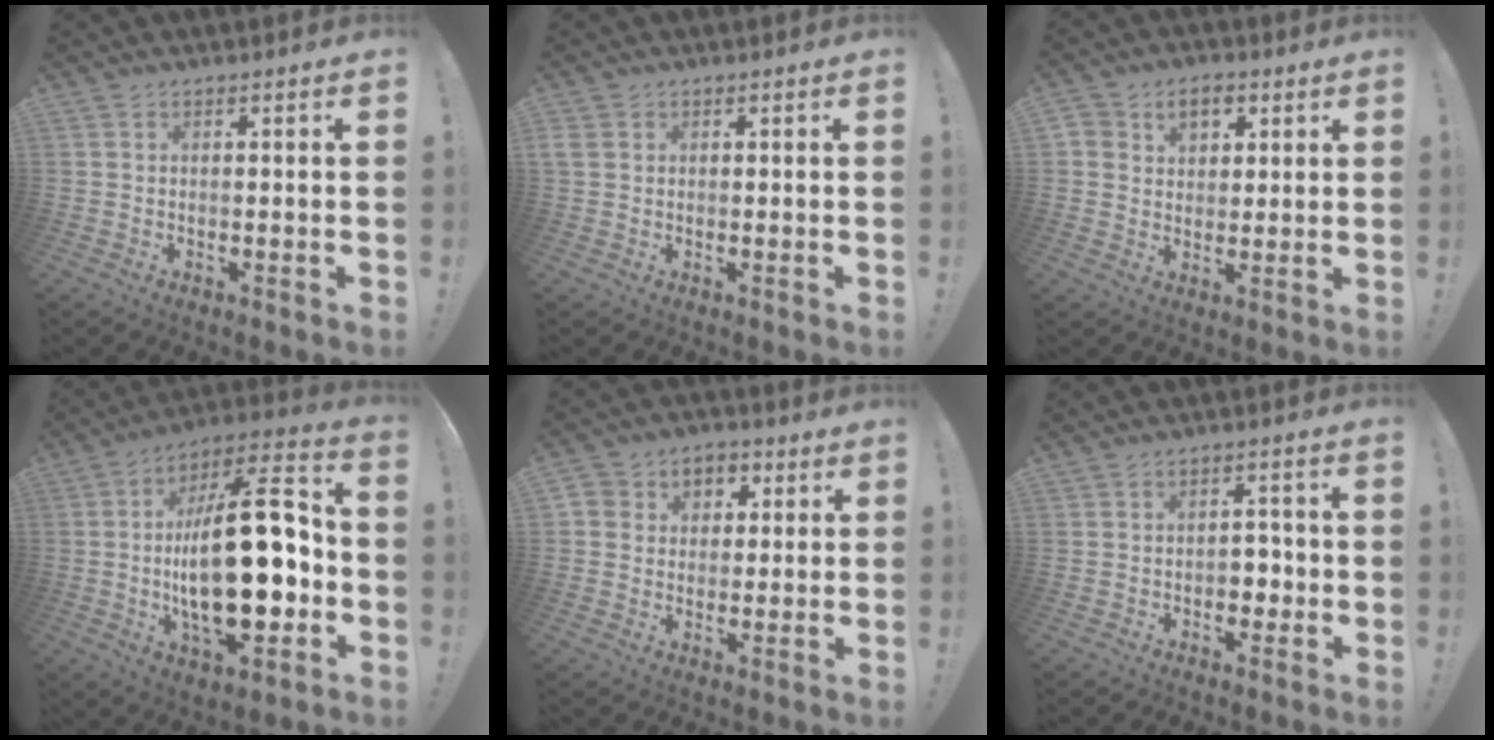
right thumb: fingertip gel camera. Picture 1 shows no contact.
{"total": 2.2, "force": [0.9, 1.6, 1.3], "torque": [-0.027, 0.005, 0.019]}
{"total": 7.6, "force": [3.4, 6.1, 3.2], "torque": [-0.045, -0.011, 0.066]}
{"total": 27.3, "force": [-3.2, 11.4, 24.6], "torque": [-0.419, 0.010, -0.053]}
{"total": 6.6, "force": [0.6, 6.3, 1.8], "torque": [-0.026, 0.008, 0.016]}
{"total": 4.7, "force": [-1.3, 3.8, 2.4], "torque": [-0.036, 0.011, -0.023]}